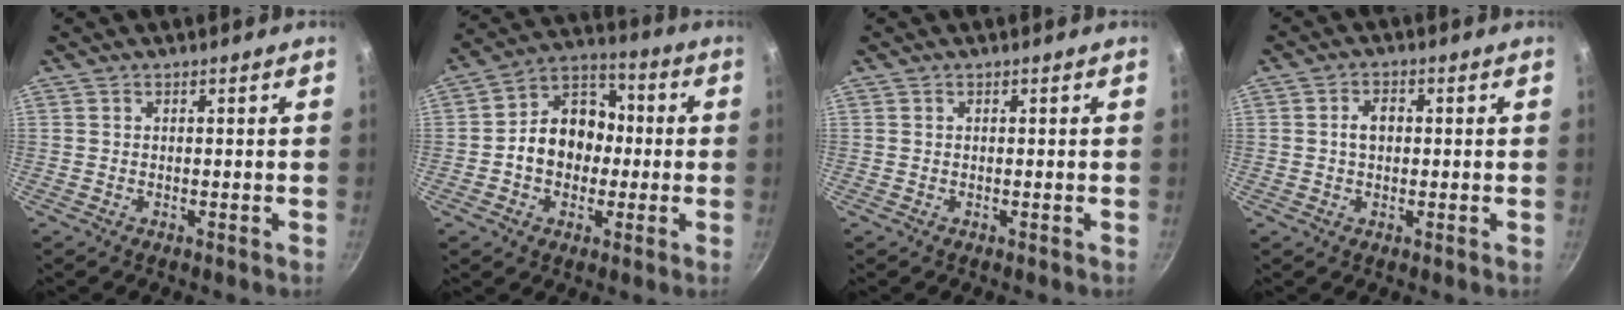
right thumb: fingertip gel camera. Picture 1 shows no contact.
{"total": 12.9, "force": [-0.9, 10.3, 7.7], "torque": [-0.076, 0.033, -0.033]}
{"total": 0.0}
{"total": 3.4, "force": [0.2, 2.4, 2.4], "torque": [-0.027, 0.010, 0.001]}